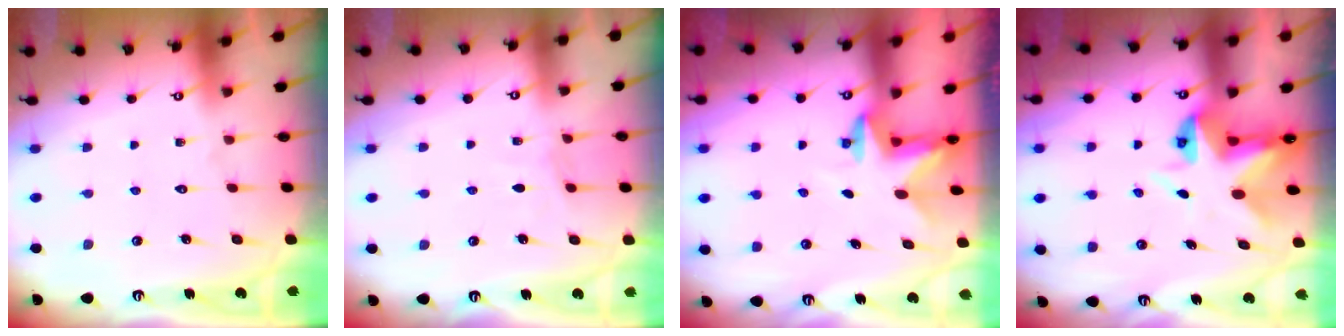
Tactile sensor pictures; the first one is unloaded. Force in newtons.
{"total": 2.6, "press": 2.6, "slide": 0.3}
{"total": 2.6, "press": 2.5, "slide": 0.4}
{"total": 5.6, "press": 5.6, "slide": 0.5}